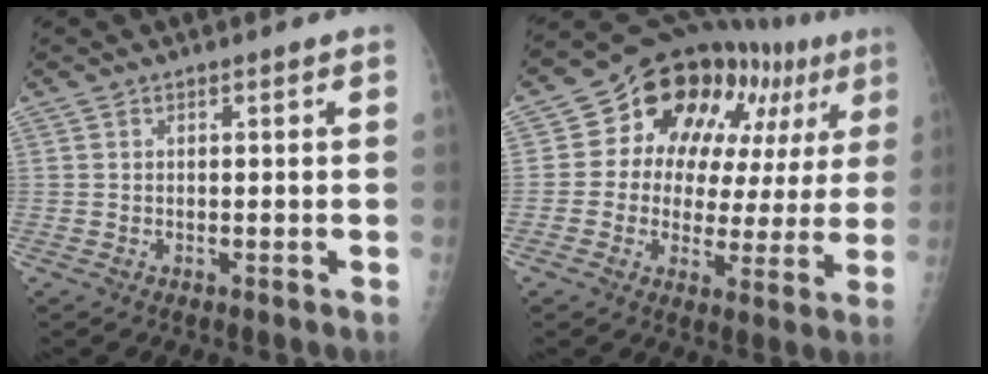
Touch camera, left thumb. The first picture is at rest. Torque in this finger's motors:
{"motor_torque": [-0.04, 0.99, 0.04, -0.07, 0.10]}